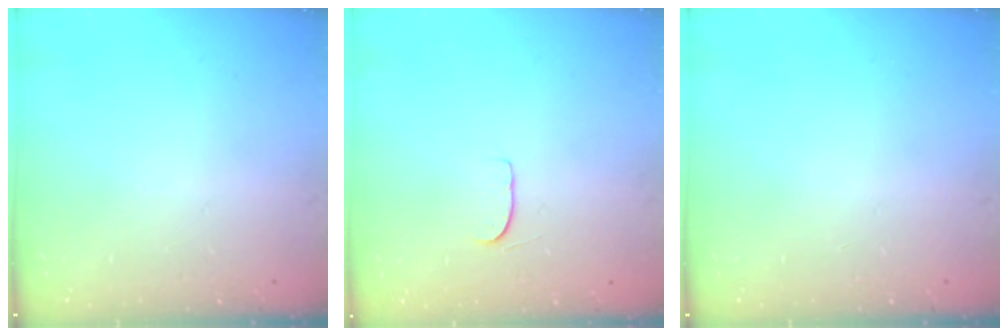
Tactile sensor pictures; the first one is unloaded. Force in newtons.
{"total": 5.1, "press": 5.1, "slide": 0.4}
{"total": 0.0}